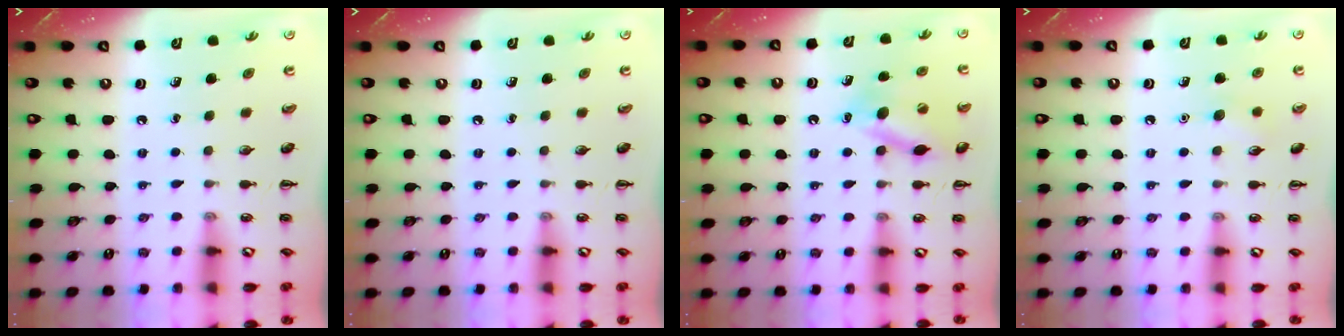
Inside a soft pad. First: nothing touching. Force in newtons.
{"total": 0.0}
{"total": 13.2, "press": 13.0, "slide": 2.3}
{"total": 5.6, "press": 5.5, "slide": 1.2}